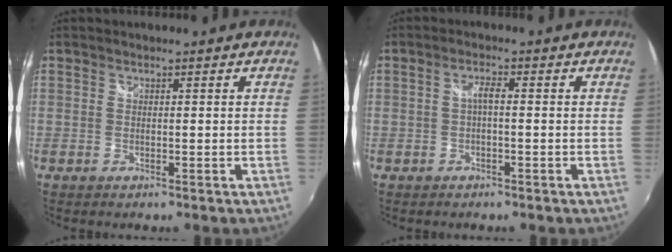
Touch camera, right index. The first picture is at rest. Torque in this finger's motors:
{"motor_torque": [0.59, 0.00, 0.31, 0.06]}